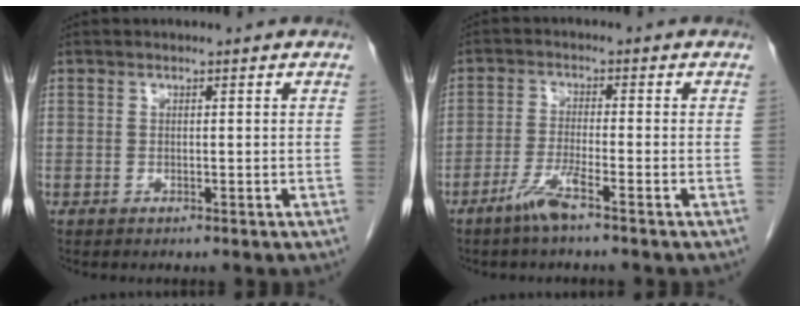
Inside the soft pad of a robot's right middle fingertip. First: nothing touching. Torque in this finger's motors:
{"motor_torque": [0.57, -0.62, 0.29, 0.09]}